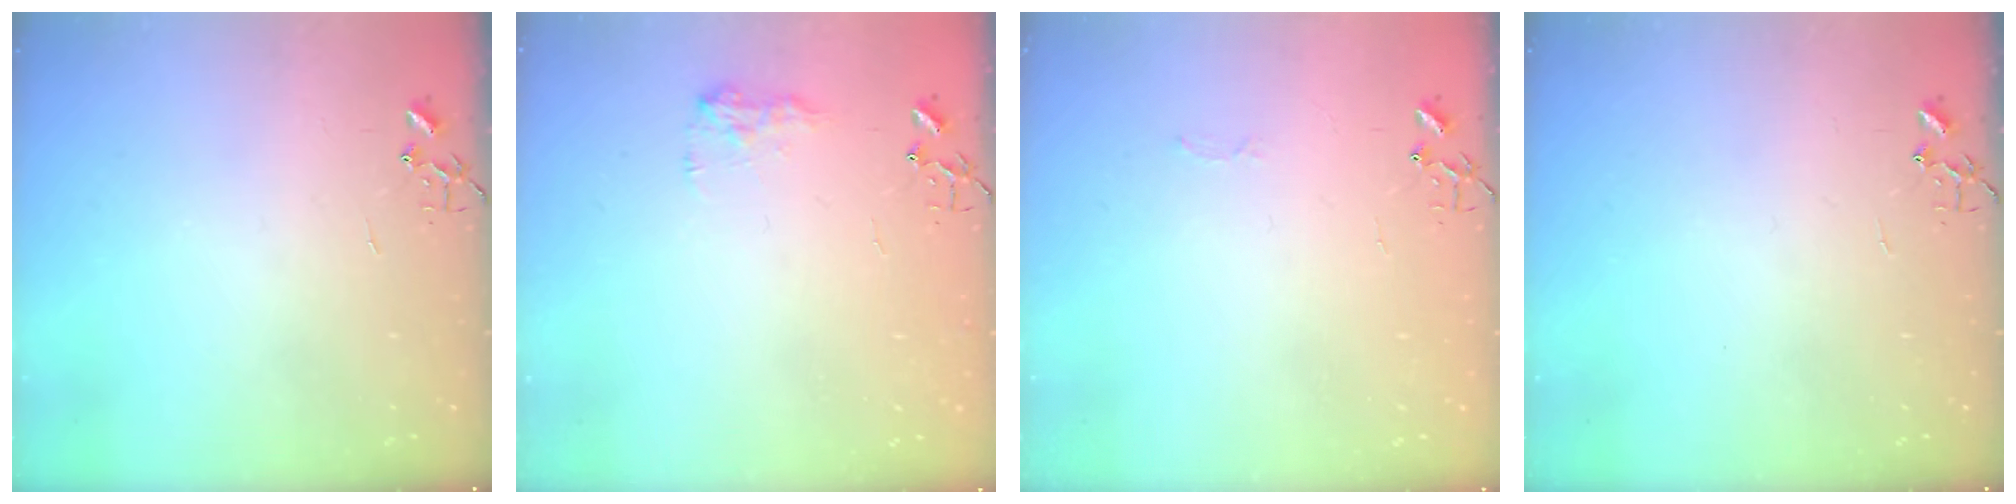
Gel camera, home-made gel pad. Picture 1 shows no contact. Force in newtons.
{"total": 7.9, "press": 7.9, "slide": 0.4}
{"total": 2.5, "press": 2.5, "slide": 0.4}
{"total": 0.0}